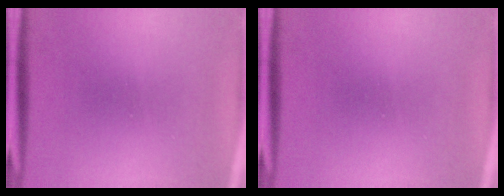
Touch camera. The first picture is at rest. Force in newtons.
{"total": 0.0}